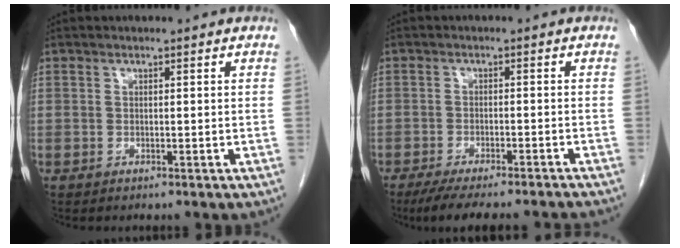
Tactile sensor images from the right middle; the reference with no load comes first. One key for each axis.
{"total": 12.3, "fx": -10.9, "fy": 0.7, "fz": 5.7, "tx": -0.074, "ty": -0.016, "tz": -0.150}